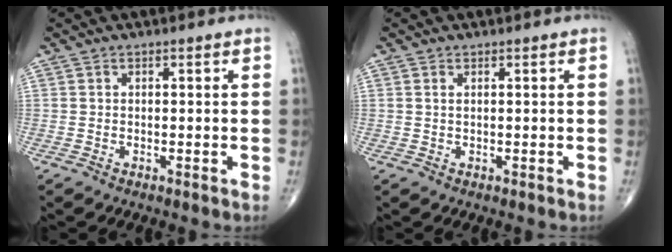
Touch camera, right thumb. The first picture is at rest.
{"total": 0.7, "force": [0.3, 0.3, 0.5], "torque": [-0.014, 0.005, 0.007]}